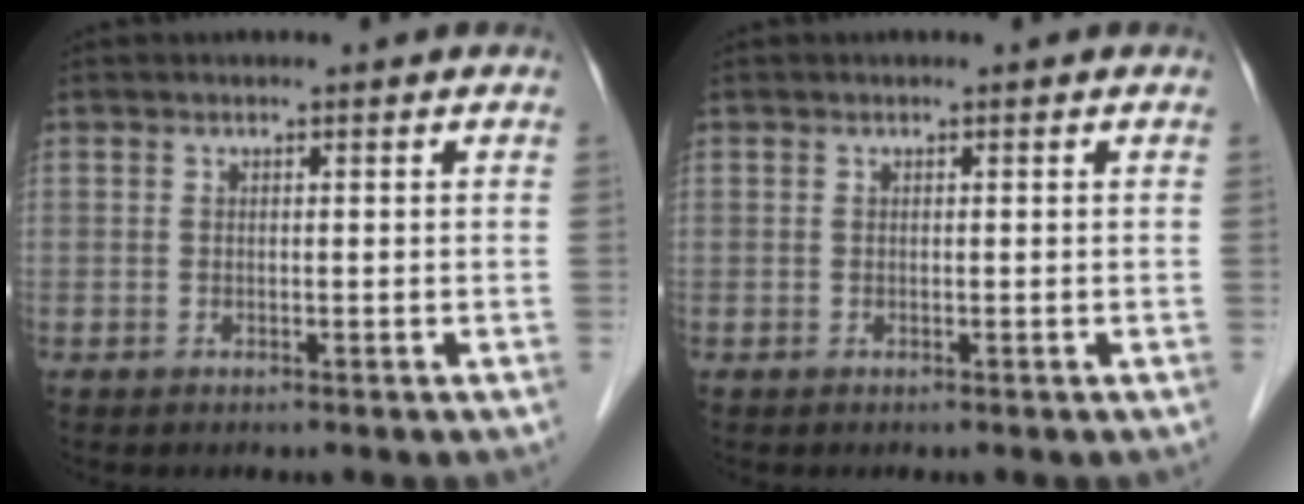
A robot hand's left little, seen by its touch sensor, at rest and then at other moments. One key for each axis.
{"total": 0.0}